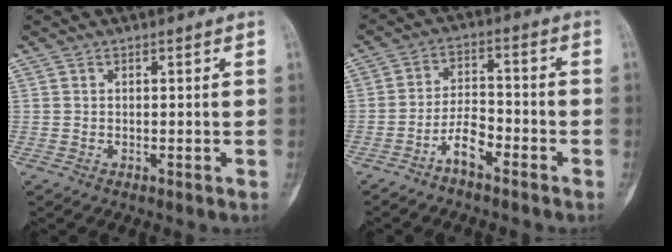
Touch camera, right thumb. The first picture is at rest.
{"total": 5.9, "force": [-3.9, 2.2, 3.9], "torque": [-0.065, 0.034, -0.074]}